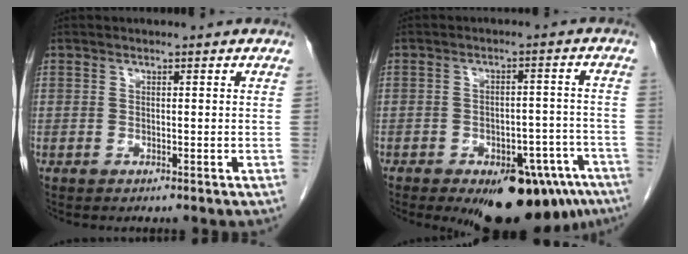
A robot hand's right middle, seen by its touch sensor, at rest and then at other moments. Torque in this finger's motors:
{"motor_torque": [1.07, -1.07, 0.62, 0.12]}